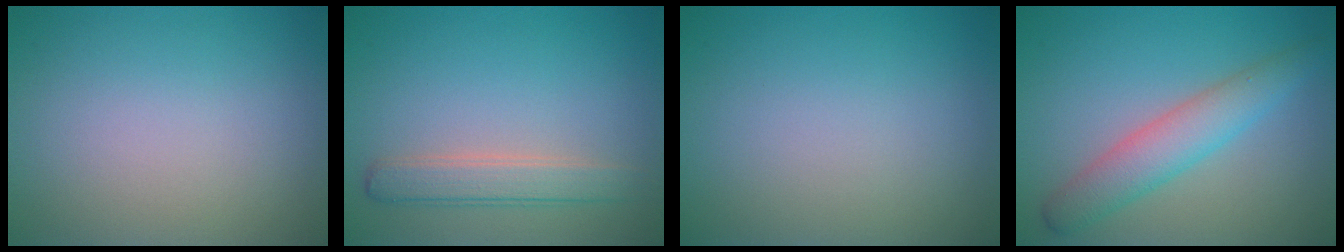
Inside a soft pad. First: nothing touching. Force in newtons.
{"total": 2.8, "press": 2.8, "slide": 0.1}
{"total": 0.0}
{"total": 4.0, "press": 4.0, "slide": 0.1}